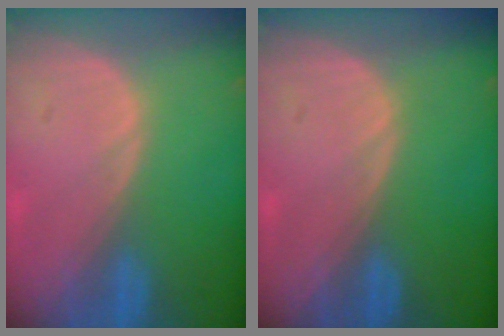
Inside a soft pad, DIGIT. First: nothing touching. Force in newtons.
{"total": 0.0}